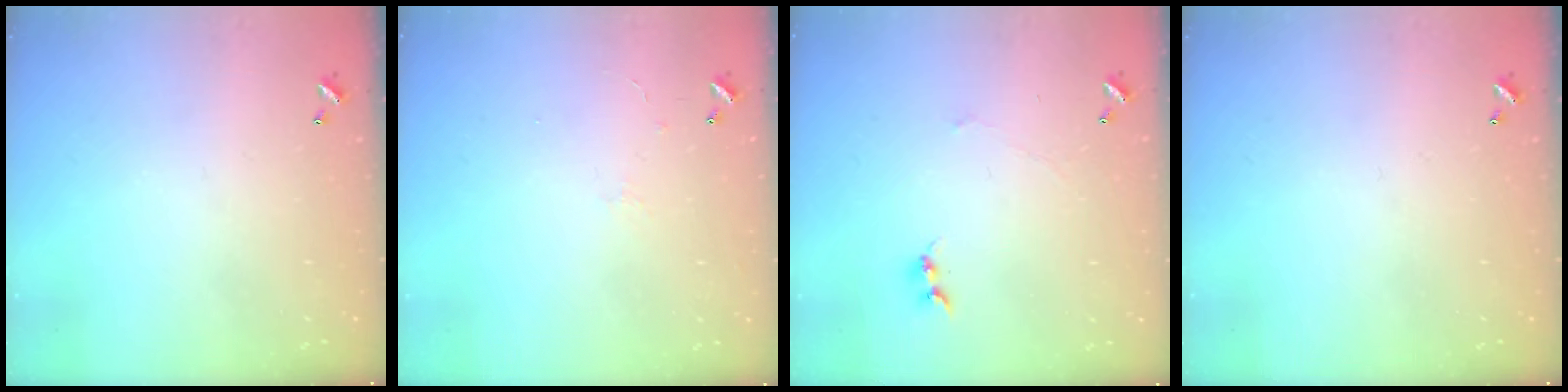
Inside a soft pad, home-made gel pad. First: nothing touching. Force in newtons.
{"total": 0.9, "press": 0.7, "slide": 0.5}
{"total": 1.4, "press": 1.3, "slide": 0.4}
{"total": 0.0}